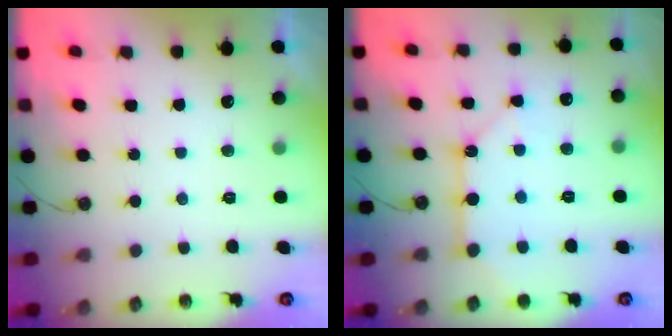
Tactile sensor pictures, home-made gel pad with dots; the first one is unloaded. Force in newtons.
{"total": 10.5, "press": 10.5, "slide": 1.2}